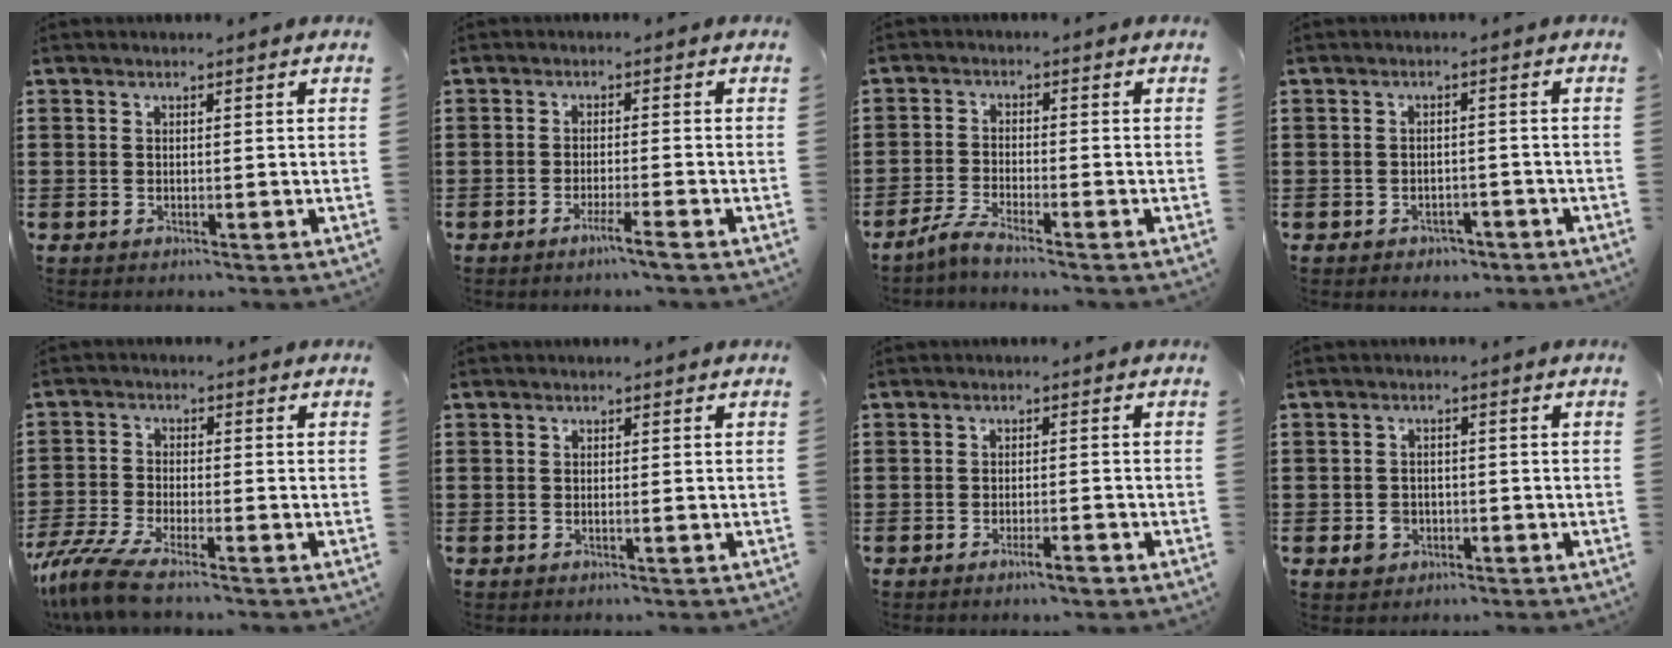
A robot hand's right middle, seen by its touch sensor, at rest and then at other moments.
{"total": 2.7, "force": [-2.0, -0.3, 1.9], "torque": [-0.028, -0.001, -0.036]}
{"total": 3.0, "force": [-2.6, -0.3, 1.5], "torque": [-0.047, -0.007, -0.056]}
{"total": 1.6, "force": [-1.4, 0.7, 0.0], "torque": [-0.006, 0.002, -0.032]}
{"total": 5.6, "force": [-4.6, 0.4, 3.2], "torque": [-0.094, -0.025, -0.097]}
{"total": 0.0}
{"total": 2.3, "force": [-1.5, 0.3, 1.7], "torque": [-0.026, 0.003, -0.028]}
{"total": 2.7, "force": [-1.1, 2.2, 1.2], "torque": [-0.034, -0.001, -0.024]}